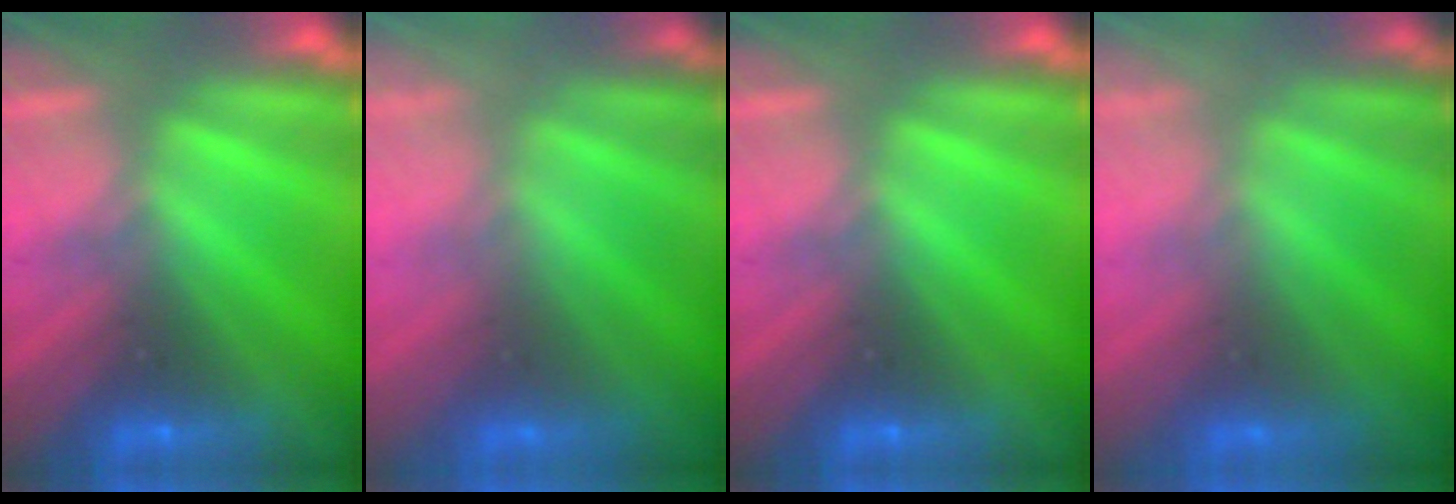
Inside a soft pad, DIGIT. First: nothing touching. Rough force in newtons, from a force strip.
{"total": 2.9}
{"total": 0.0}
{"total": 2.9}